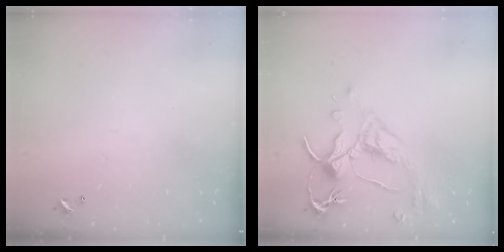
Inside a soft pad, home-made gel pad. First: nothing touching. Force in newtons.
{"total": 2.4, "press": 2.0, "slide": 1.4}